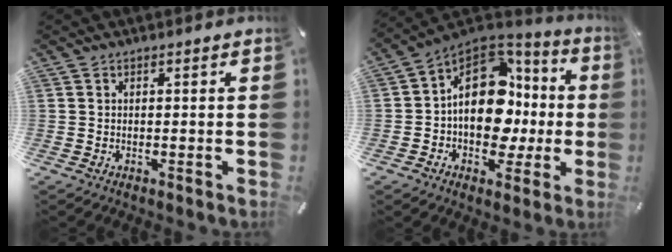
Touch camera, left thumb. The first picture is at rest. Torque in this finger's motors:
{"motor_torque": [1.74, 3.27, 0.92, -0.65, 0.59]}